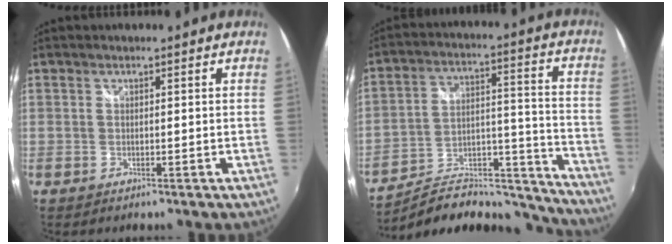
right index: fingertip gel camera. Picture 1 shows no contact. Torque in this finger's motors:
{"motor_torque": [-0.64, -0.66, 0.34, 0.05]}